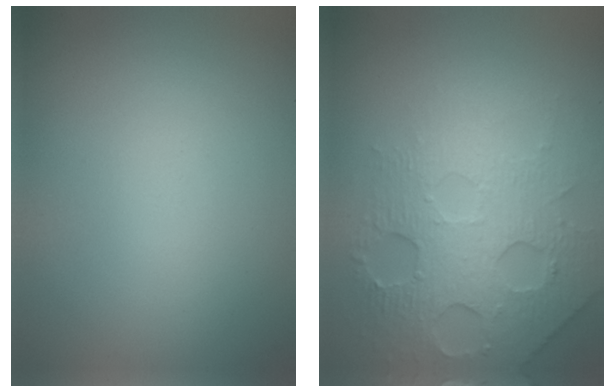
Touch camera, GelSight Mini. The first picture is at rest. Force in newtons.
{"total": 6.6, "press": 4.8, "slide": 4.5}